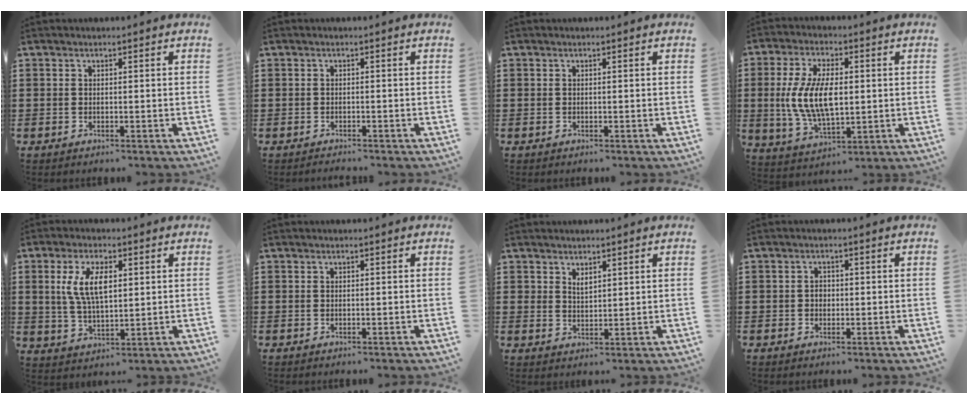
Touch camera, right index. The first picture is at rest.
{"total": 0.8, "force": [-0.8, -0.1, -0.1], "torque": [0.000, -0.001, -0.017]}
{"total": 0.0}
{"total": 9.7, "force": [0.4, 4.4, 8.6], "torque": [-0.192, 0.002, 0.001]}
{"total": 7.2, "force": [2.1, 3.0, 6.2], "torque": [-0.136, 0.008, 0.034]}
{"total": 0.0}
{"total": 1.8, "force": [1.5, 0.8, 0.4], "torque": [-0.001, 0.000, 0.027]}
{"total": 1.0, "force": [0.0, 0.8, 0.7], "torque": [-0.013, 0.004, 0.000]}